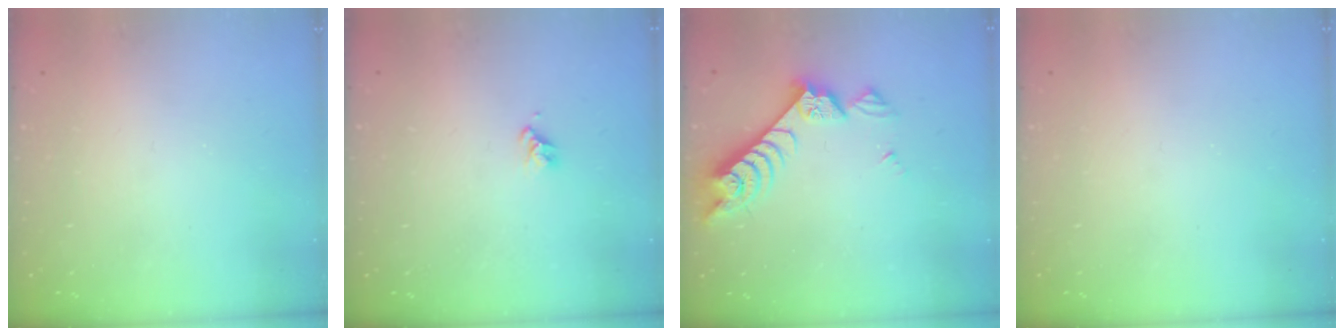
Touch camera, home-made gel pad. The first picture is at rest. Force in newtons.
{"total": 2.7, "press": 2.7, "slide": 0.2}
{"total": 7.8, "press": 7.7, "slide": 1.2}
{"total": 0.0}